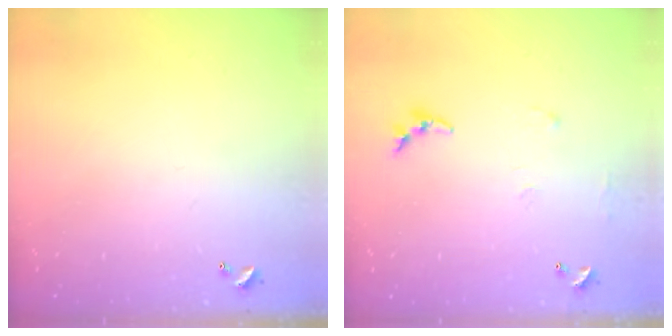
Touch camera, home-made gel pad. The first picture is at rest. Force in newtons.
{"total": 5.4, "press": 5.3, "slide": 0.6}